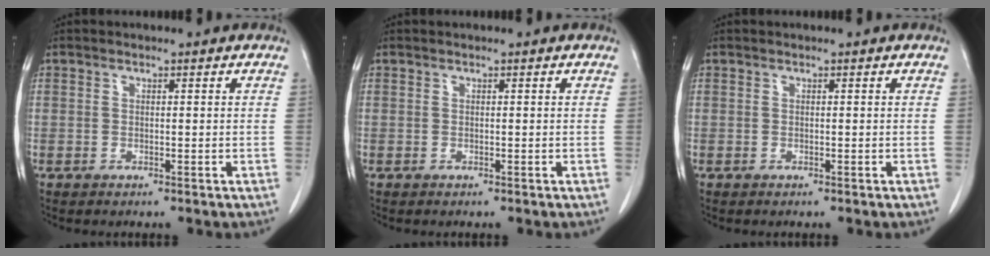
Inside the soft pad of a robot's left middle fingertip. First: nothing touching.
{"total": 0.0}
{"total": 0.0}